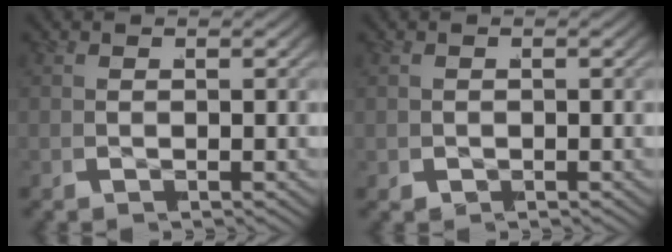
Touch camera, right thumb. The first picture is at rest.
{"total": 0.6, "force": [-0.2, 0.6, 0.0], "torque": [-0.004, -0.005, 0.002]}